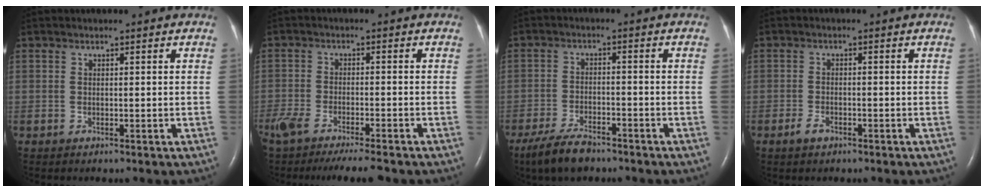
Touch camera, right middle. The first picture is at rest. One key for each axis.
{"total": 13.1, "fx": -10.8, "fy": 2.4, "fz": 7.1, "tx": -0.138, "ty": -0.021, "tz": -0.169}
{"total": 6.4, "fx": -5.1, "fy": 2.0, "fz": 3.4, "tx": -0.076, "ty": -0.010, "tz": -0.092}
{"total": 1.9, "fx": -1.3, "fy": 0.9, "fz": 1.1, "tx": -0.029, "ty": 0.000, "tz": -0.023}